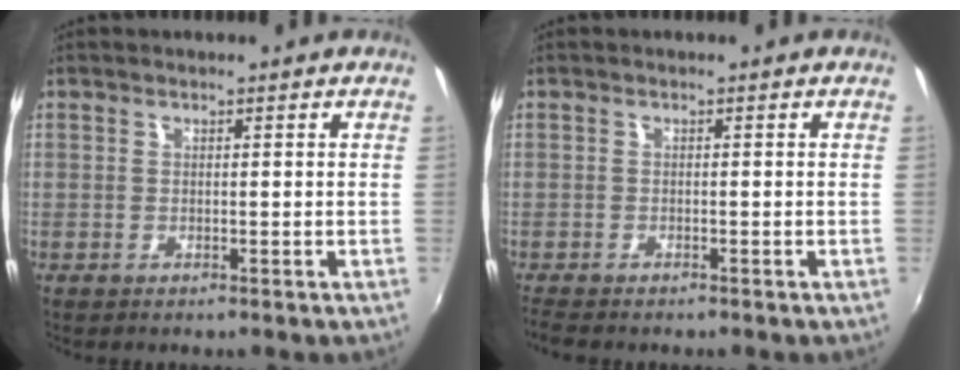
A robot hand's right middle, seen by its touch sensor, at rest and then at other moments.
{"total": 3.3, "force": [-2.9, 0.7, 1.4], "torque": [-0.036, -0.018, -0.052]}